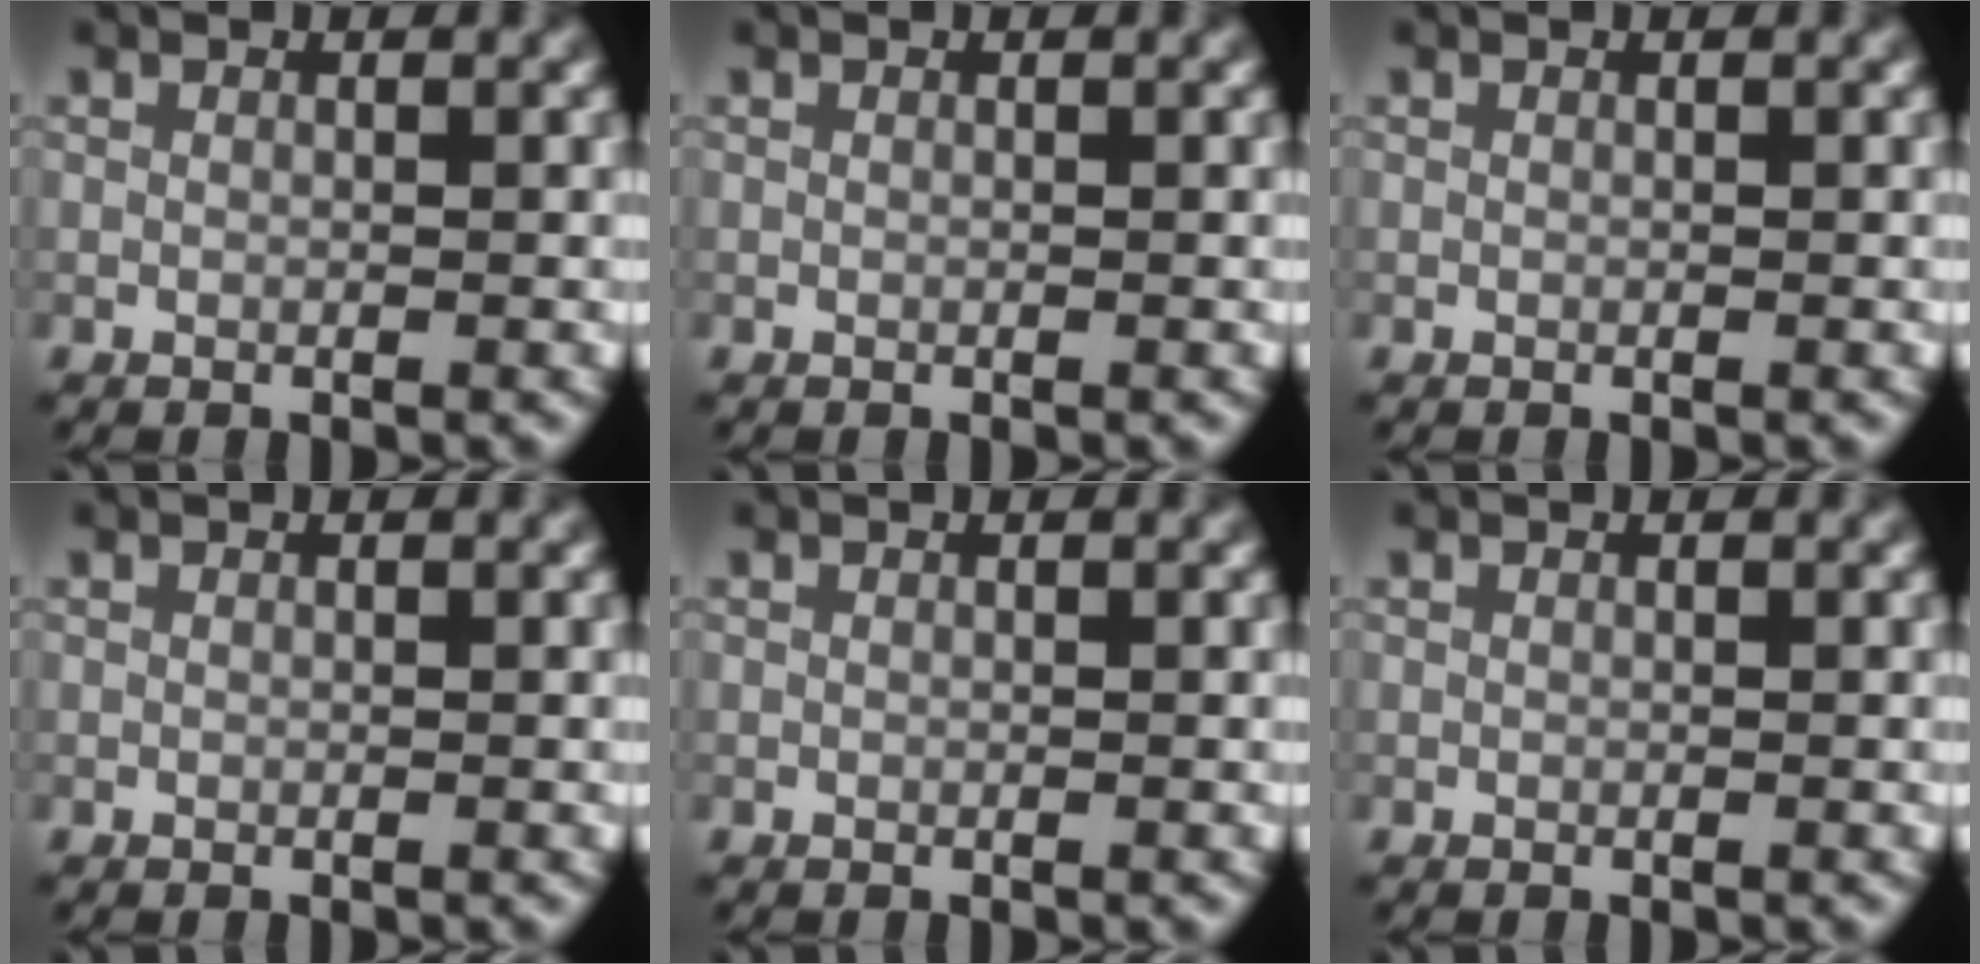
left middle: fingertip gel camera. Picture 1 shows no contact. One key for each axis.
{"total": 0.0}
{"total": 0.0}
{"total": 0.0}
{"total": 0.0}
{"total": 0.0}